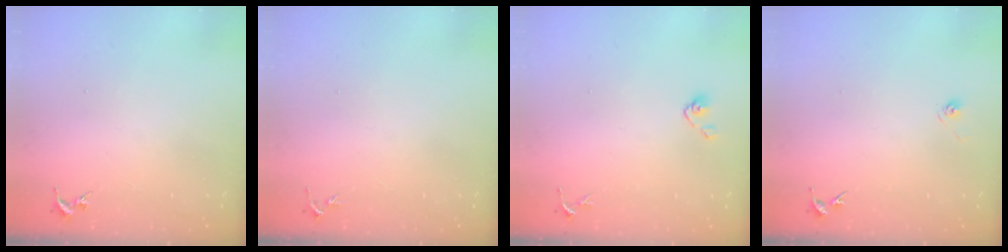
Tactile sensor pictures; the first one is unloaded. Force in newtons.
{"total": 3.3, "press": 3.2, "slide": 0.4}
{"total": 4.9, "press": 4.6, "slide": 1.8}
{"total": 3.2, "press": 2.6, "slide": 1.8}